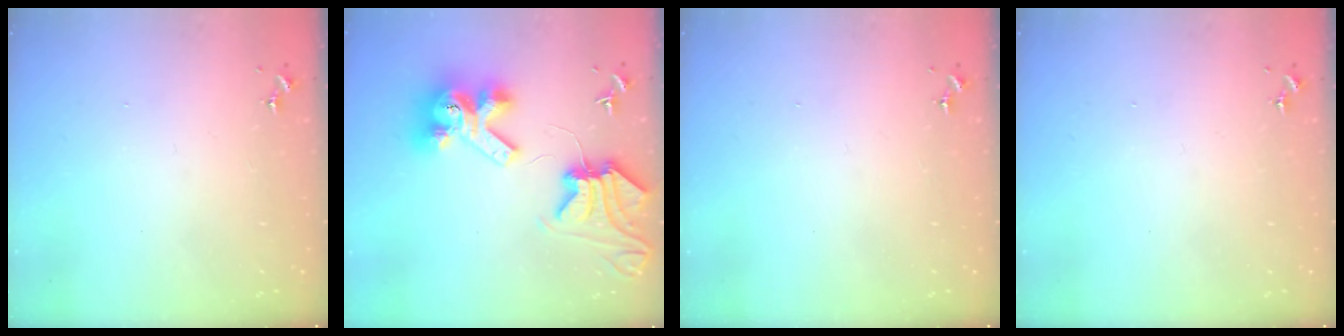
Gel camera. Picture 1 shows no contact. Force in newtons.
{"total": 12.7, "press": 12.7, "slide": 1.3}
{"total": 0.0}
{"total": 0.0}